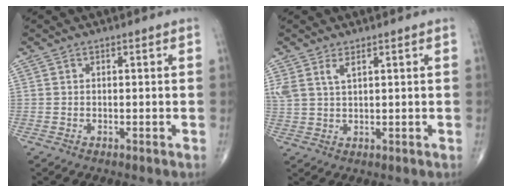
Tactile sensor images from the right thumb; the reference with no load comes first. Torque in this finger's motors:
{"motor_torque": [0.03, 0.09, 0.42, 0.34, 0.03]}